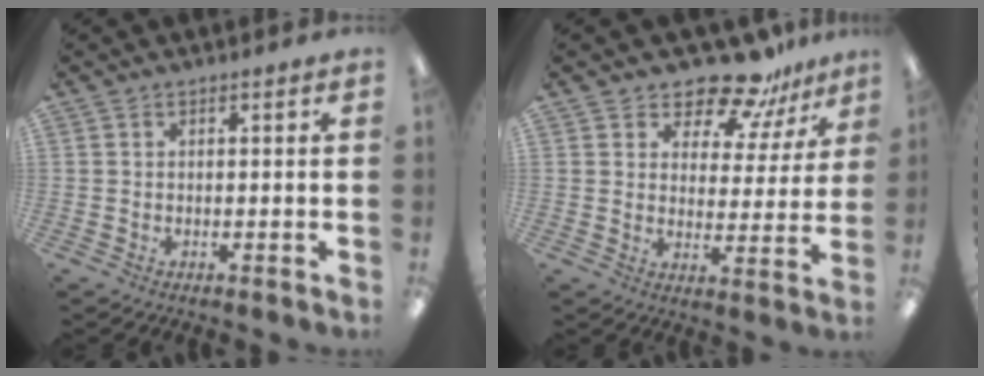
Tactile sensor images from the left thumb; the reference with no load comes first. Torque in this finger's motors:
{"motor_torque": [0.07, 0.08, -0.39, 0.02, 0.07]}